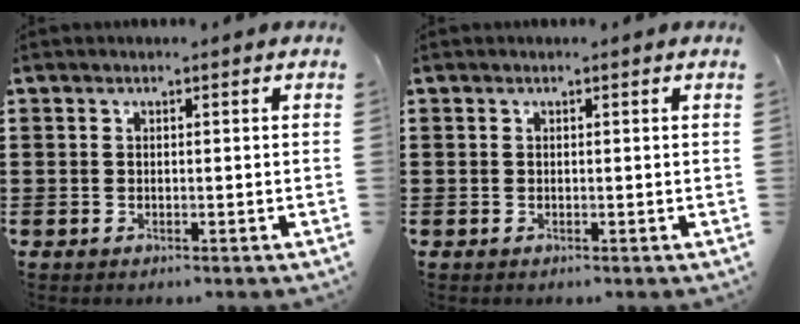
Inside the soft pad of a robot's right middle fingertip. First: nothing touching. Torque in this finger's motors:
{"motor_torque": [-0.05, 0.04, 0.00, -0.01]}